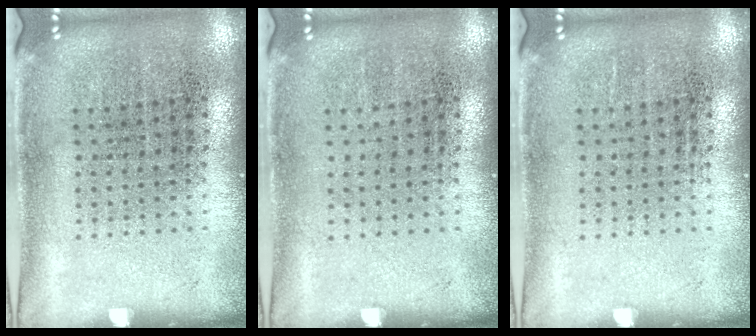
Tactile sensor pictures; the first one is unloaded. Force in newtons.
{"total": 0.0}
{"total": 0.0}